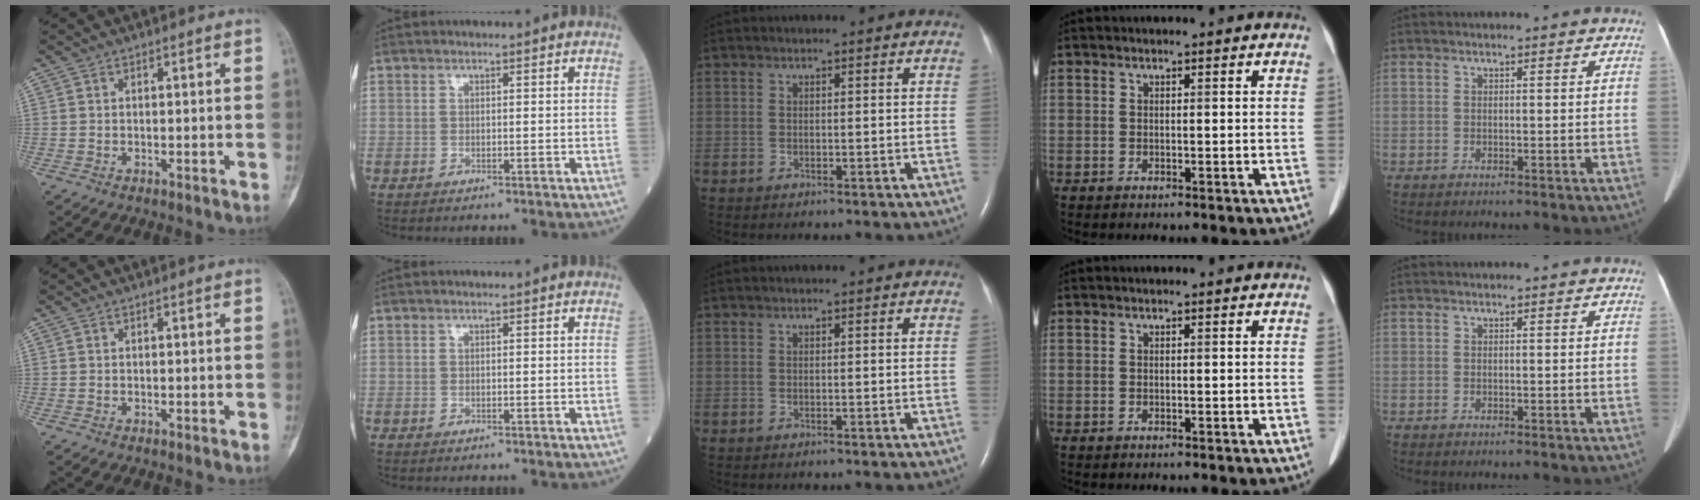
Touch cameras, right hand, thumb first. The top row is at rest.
{}